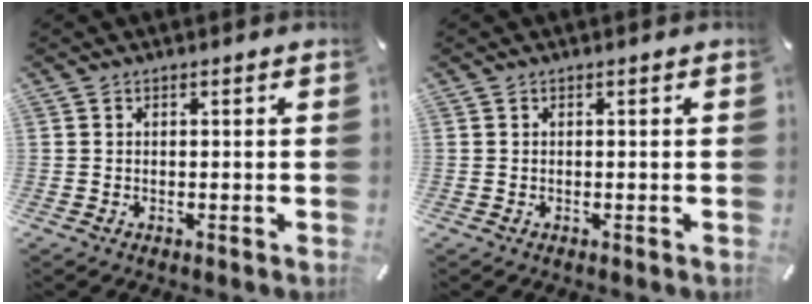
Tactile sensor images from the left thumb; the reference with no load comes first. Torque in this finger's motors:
{"motor_torque": [0.01, 0.01, -0.02, -0.02, 0.00]}